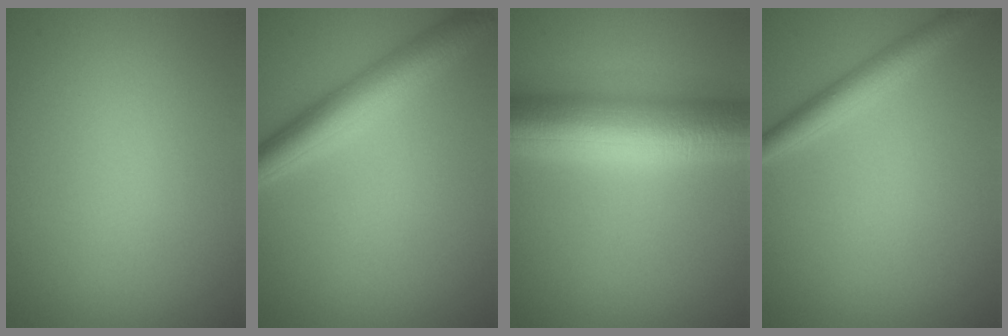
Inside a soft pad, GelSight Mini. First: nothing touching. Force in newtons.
{"total": 4.9, "press": 4.9, "slide": 0.1}
{"total": 10.7, "press": 10.7, "slide": 0.0}
{"total": 2.7, "press": 2.7, "slide": 0.1}